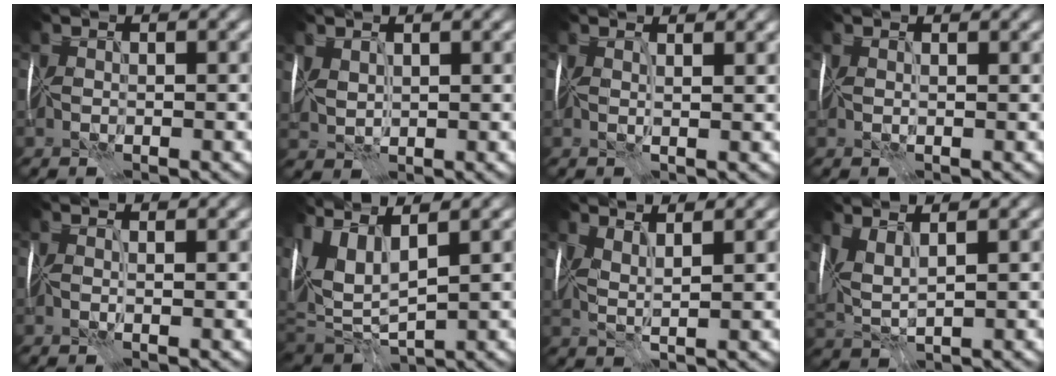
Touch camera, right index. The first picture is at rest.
{"total": 1.5, "force": [0.8, 0.7, 1.1], "torque": [-0.034, 0.000, 0.023]}
{"total": 1.7, "force": [1.3, -0.3, 1.1], "torque": [-0.012, 0.002, 0.007]}
{"total": 0.9, "force": [0.8, -0.3, 0.3], "torque": [-0.010, 0.000, 0.014]}
{"total": 0.6, "force": [0.3, -0.4, 0.4], "torque": [-0.007, -0.005, 0.002]}
{"total": 7.8, "force": [2.2, 3.0, 6.9], "torque": [-0.162, -0.005, 0.048]}
{"total": 1.9, "force": [1.1, -0.5, 1.5], "torque": [-0.035, -0.001, 0.025]}
{"total": 3.0, "force": [1.6, 0.4, 2.5], "torque": [-0.069, 0.004, 0.039]}